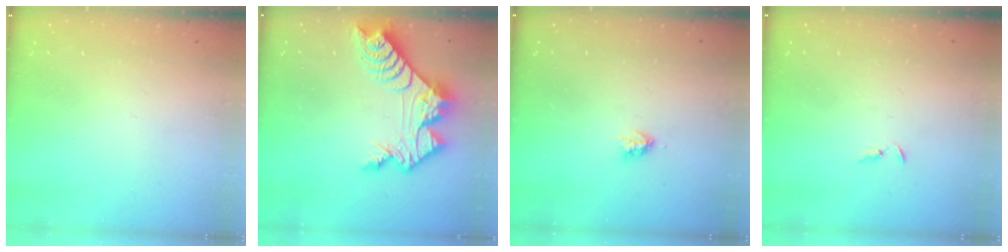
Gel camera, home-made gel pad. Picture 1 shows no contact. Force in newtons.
{"total": 11.8, "press": 11.7, "slide": 0.8}
{"total": 2.9, "press": 2.9, "slide": 0.5}
{"total": 2.4, "press": 2.3, "slide": 0.2}